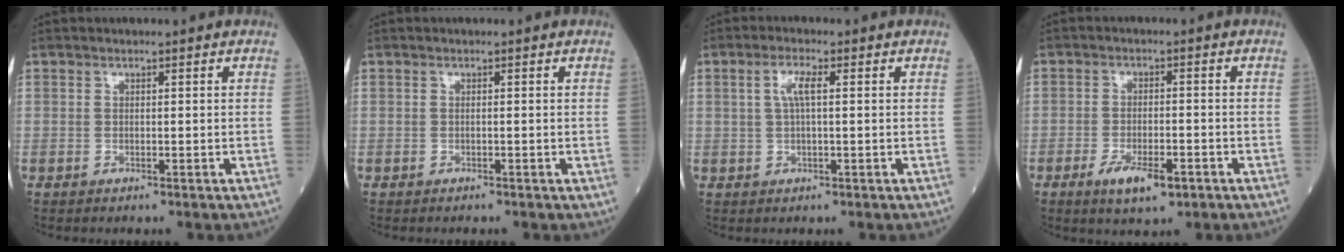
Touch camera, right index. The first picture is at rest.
{"total": 0.0}
{"total": 3.2, "force": [0.7, 0.4, 3.1], "torque": [-0.066, 0.009, 0.016]}
{"total": 5.6, "force": [-3.1, 1.8, 4.4], "torque": [-0.077, -0.004, -0.047]}